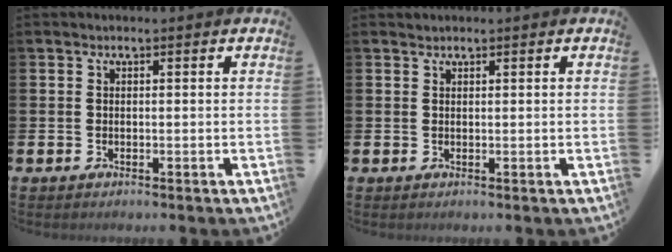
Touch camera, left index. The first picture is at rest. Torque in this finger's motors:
{"motor_torque": [-0.09, 0.00, -0.02, -0.01]}